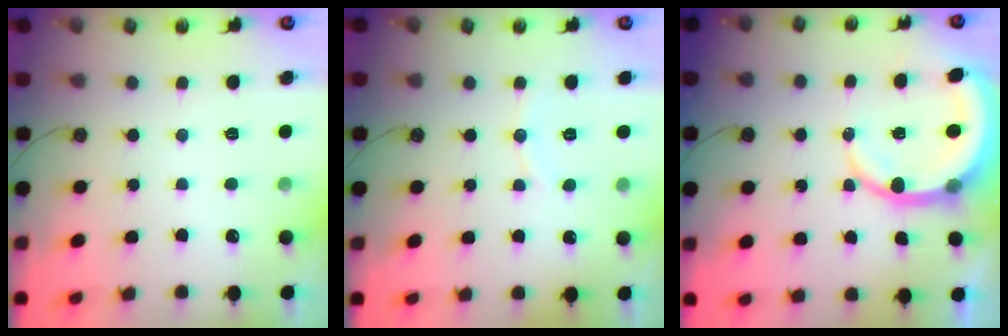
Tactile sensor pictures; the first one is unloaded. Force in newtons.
{"total": 4.3, "press": 4.3, "slide": 0.4}
{"total": 10.1, "press": 10.0, "slide": 1.3}